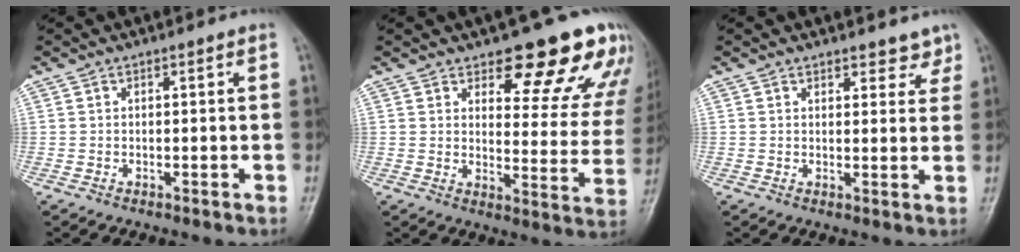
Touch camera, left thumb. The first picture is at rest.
{"total": 15.7, "force": [11.3, 5.9, 9.1], "torque": [-0.053, -0.075, 0.133]}
{"total": 3.8, "force": [3.0, 1.9, 1.2], "torque": [0.016, -0.018, 0.039]}